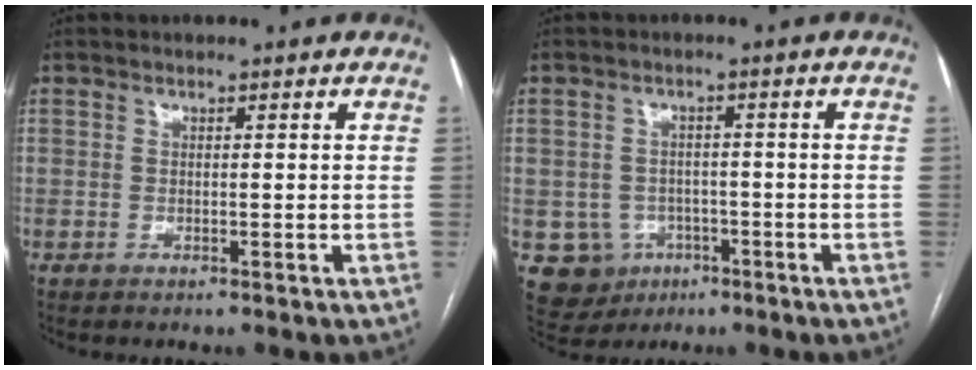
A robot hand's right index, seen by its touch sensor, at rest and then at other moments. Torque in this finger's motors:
{"motor_torque": [-0.20, -0.04, -0.71, -0.21]}